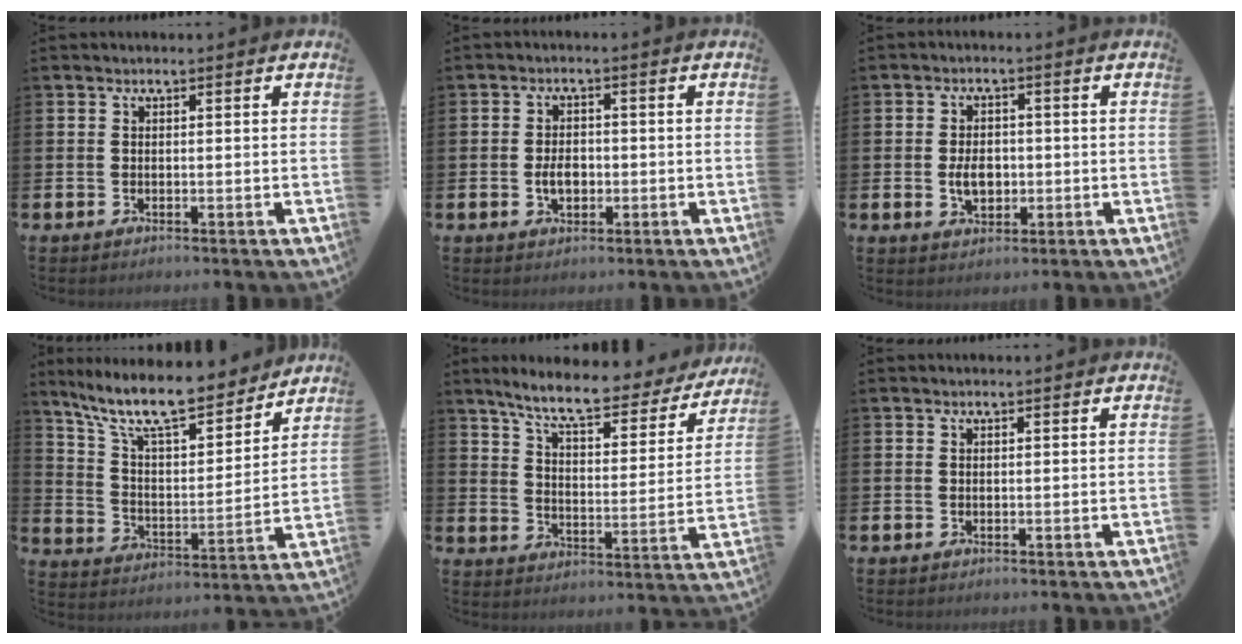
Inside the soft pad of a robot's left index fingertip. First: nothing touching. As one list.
[{"total": 3.0, "force": [-0.6, 2.0, 2.1], "torque": [-0.020, -0.004, -0.017]}, {"total": 4.0, "force": [-0.4, 2.7, 2.8], "torque": [-0.036, -0.001, -0.013]}, {"total": 12.3, "force": [10.6, 2.6, 5.6], "torque": [-0.136, -0.067, 0.183]}, {"total": 8.4, "force": [7.3, 1.5, 3.7], "torque": [-0.097, -0.046, 0.122]}, {"total": 0.0}]